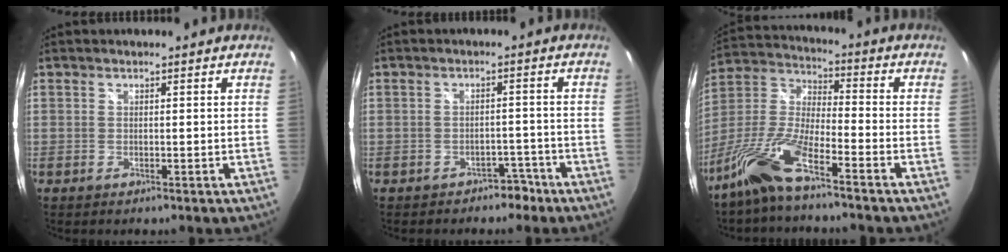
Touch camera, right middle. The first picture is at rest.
{"total": 3.4, "force": [-2.5, 2.2, 0.7], "torque": [-0.010, 0.014, -0.029]}
{"total": 11.9, "force": [-8.4, 1.5, 8.3], "torque": [-0.186, 0.000, -0.173]}